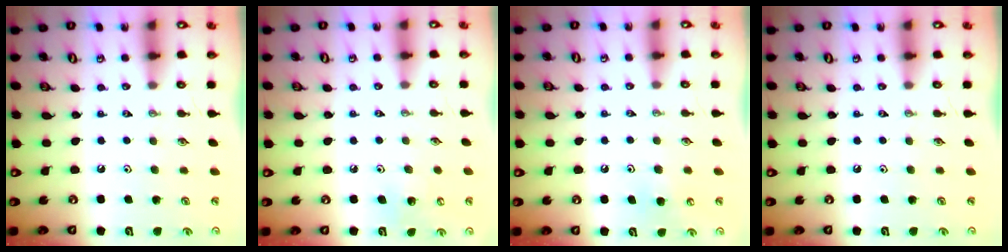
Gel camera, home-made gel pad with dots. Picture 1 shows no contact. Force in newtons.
{"total": 6.5, "press": 6.5, "slide": 0.4}
{"total": 5.5, "press": 5.5, "slide": 0.4}
{"total": 0.0}